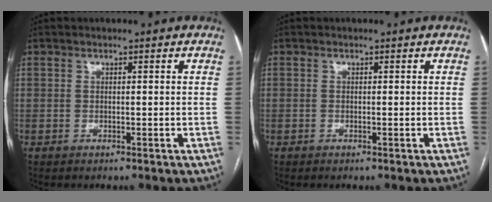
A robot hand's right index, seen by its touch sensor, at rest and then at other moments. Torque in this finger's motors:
{"motor_torque": [-0.24, 0.17, 0.03, 0.00]}